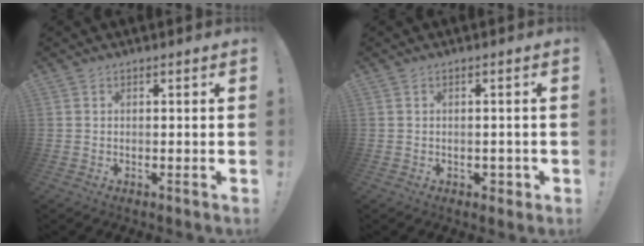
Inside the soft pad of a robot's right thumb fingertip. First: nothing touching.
{"total": 2.3, "force": [-0.7, 1.8, 1.3], "torque": [-0.012, 0.001, -0.012]}